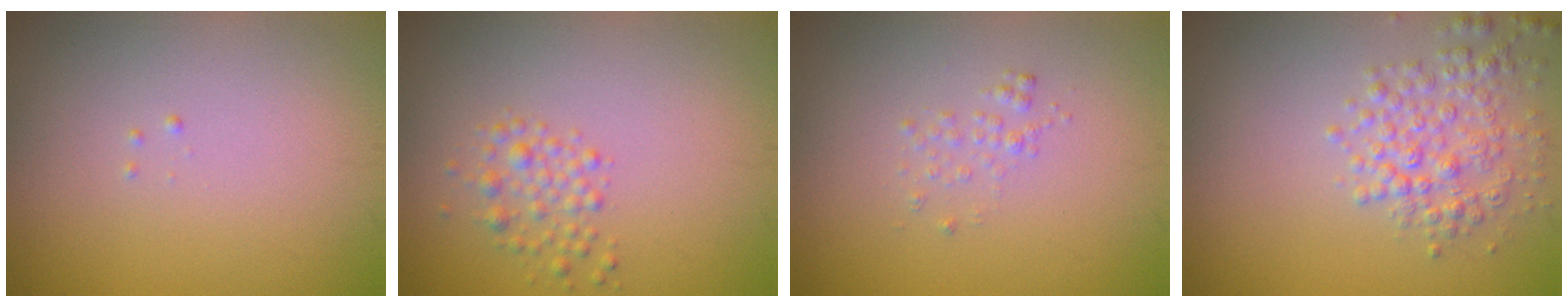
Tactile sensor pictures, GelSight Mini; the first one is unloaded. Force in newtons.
{"total": 1.8, "press": 1.8, "slide": 0.1}
{"total": 0.9, "press": 0.9, "slide": 0.1}
{"total": 3.3, "press": 3.3, "slide": 0.2}